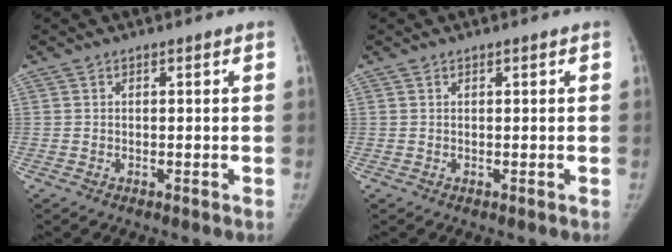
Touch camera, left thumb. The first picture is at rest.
{"total": 0.0}